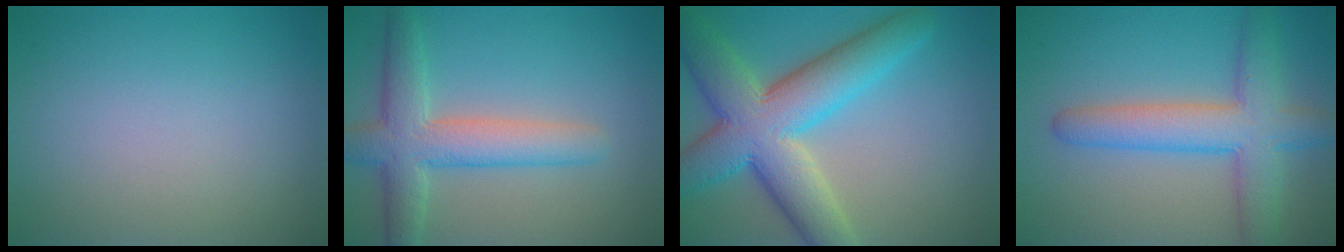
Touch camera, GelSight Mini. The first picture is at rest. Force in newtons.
{"total": 5.7, "press": 5.7, "slide": 0.2}
{"total": 10.1, "press": 10.1, "slide": 0.5}
{"total": 6.4, "press": 6.4, "slide": 0.3}